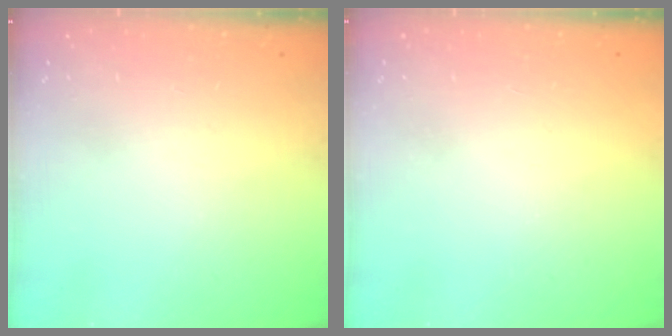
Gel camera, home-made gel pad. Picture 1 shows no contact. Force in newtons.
{"total": 1.5, "press": 1.5, "slide": 0.1}